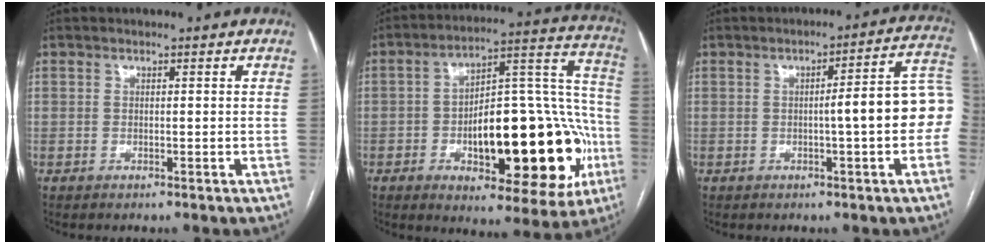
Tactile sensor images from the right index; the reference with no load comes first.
{"total": 26.6, "force": [-7.1, 9.7, 23.7], "torque": [-0.283, 0.037, -0.085]}
{"total": 10.2, "force": [-0.9, 0.6, 10.1], "torque": [-0.118, 0.030, -0.019]}